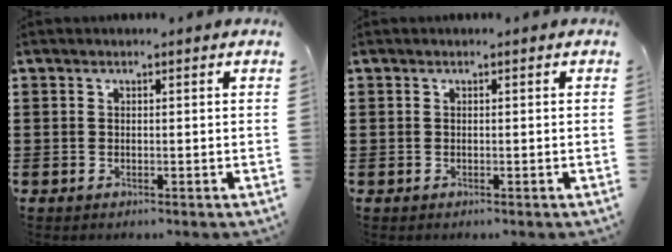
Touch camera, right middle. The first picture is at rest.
{"total": 0.0}